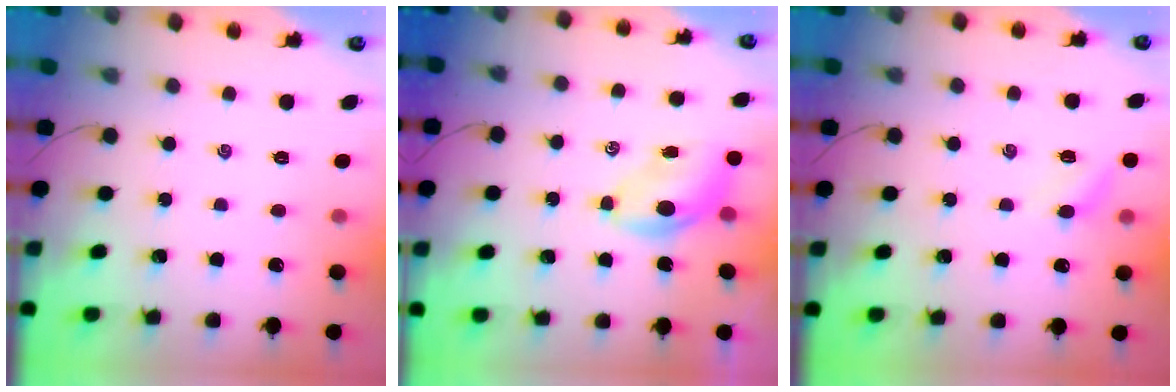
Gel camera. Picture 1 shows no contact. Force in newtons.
{"total": 5.7, "press": 5.7, "slide": 0.8}
{"total": 5.8, "press": 5.6, "slide": 1.5}